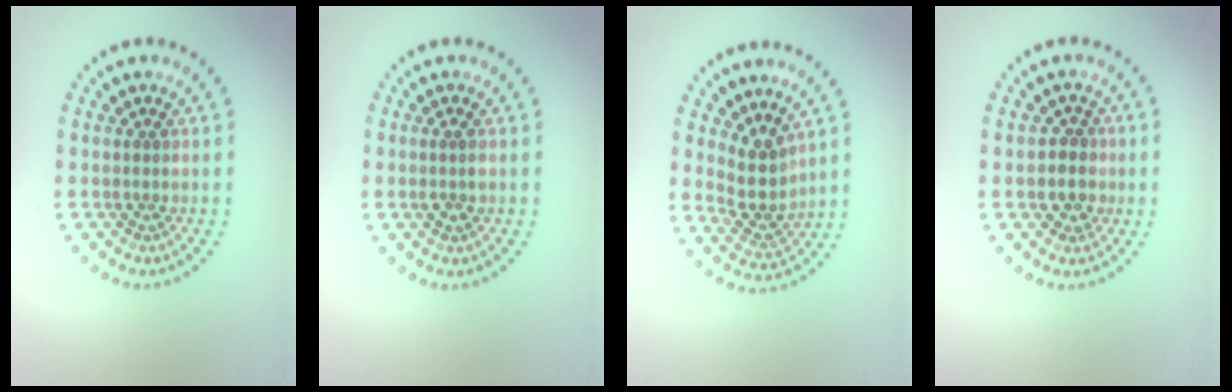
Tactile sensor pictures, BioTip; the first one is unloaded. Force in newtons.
{"total": 1.2, "press": 1.1, "slide": 0.5}
{"total": 3.2, "press": 2.5, "slide": 2.0}
{"total": 2.3, "press": 2.1, "slide": 0.8}